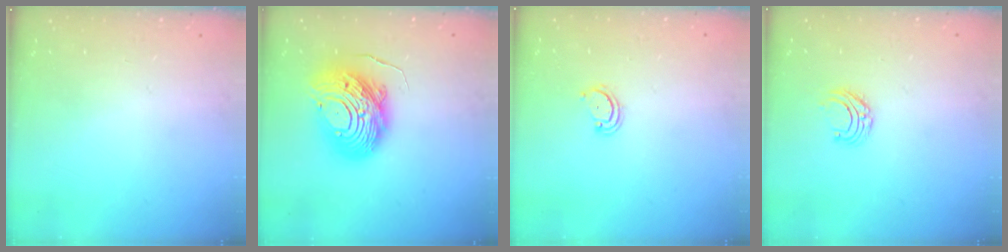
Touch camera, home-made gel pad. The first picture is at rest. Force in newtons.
{"total": 15.4, "press": 15.3, "slide": 1.4}
{"total": 2.6, "press": 2.6, "slide": 0.3}
{"total": 5.2, "press": 5.2, "slide": 0.5}